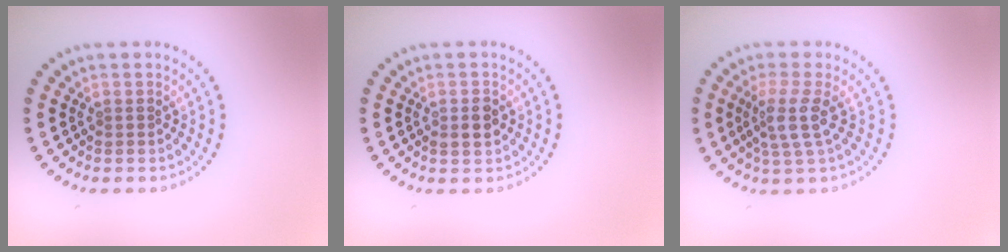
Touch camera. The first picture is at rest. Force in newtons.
{"total": 1.8, "press": 1.7, "slide": 0.1}
{"total": 3.0, "press": 2.3, "slide": 1.9}